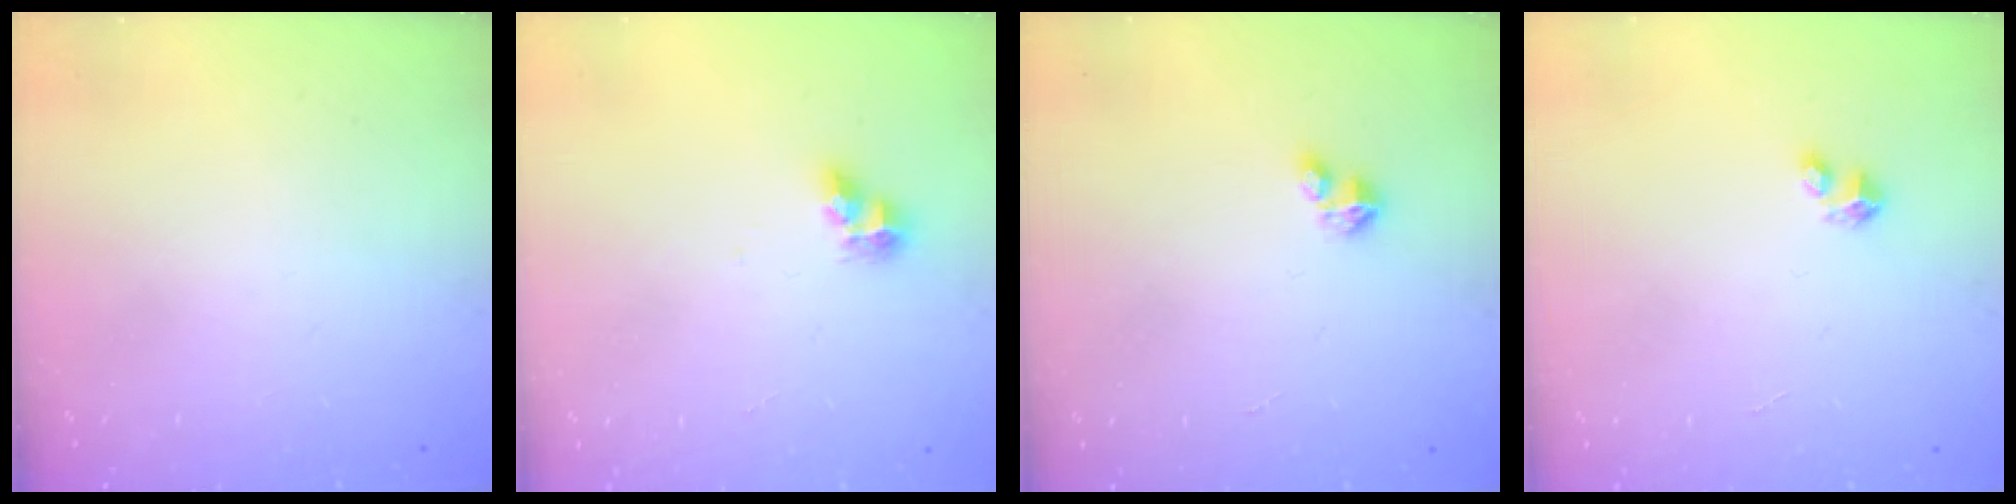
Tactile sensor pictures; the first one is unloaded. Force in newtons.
{"total": 6.0, "press": 6.0, "slide": 0.1}
{"total": 2.1, "press": 2.1, "slide": 0.2}
{"total": 2.8, "press": 2.8, "slide": 0.1}